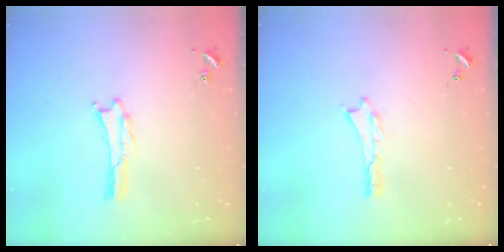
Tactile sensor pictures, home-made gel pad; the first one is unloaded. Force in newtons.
{"total": 0.0}